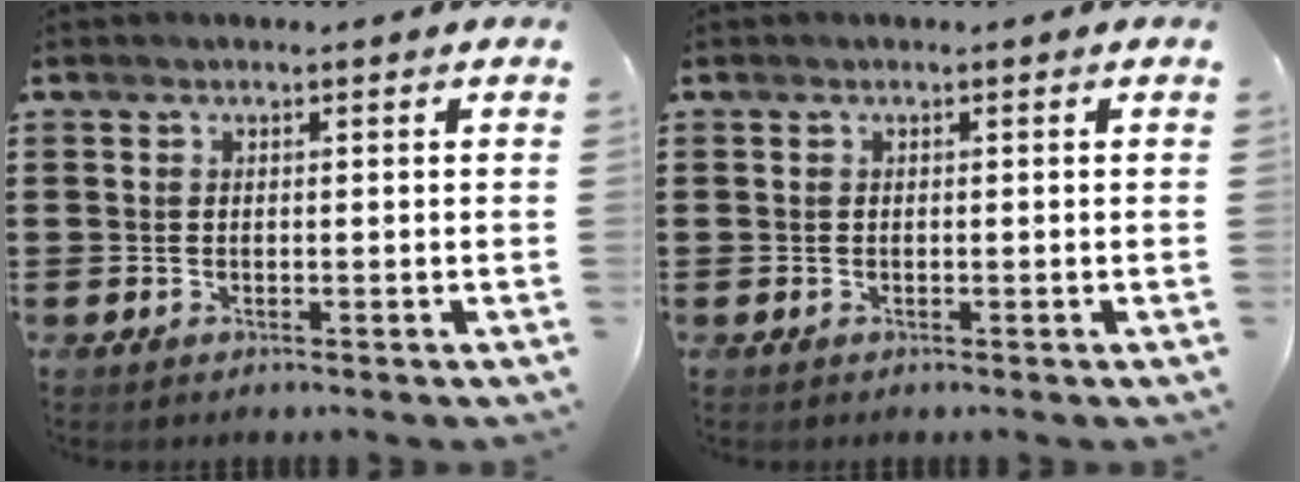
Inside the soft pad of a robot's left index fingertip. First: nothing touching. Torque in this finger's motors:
{"motor_torque": [0.12, 0.14, 0.09, 0.01]}